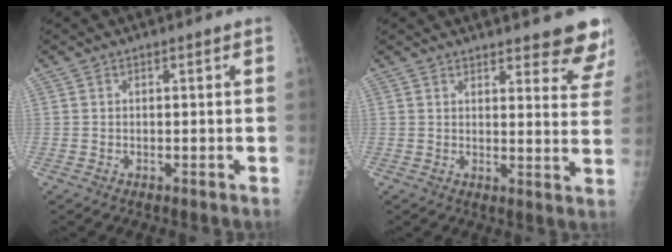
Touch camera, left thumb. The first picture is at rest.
{"total": 12.0, "force": [10.5, 2.7, 5.2], "torque": [-0.022, -0.058, 0.104]}